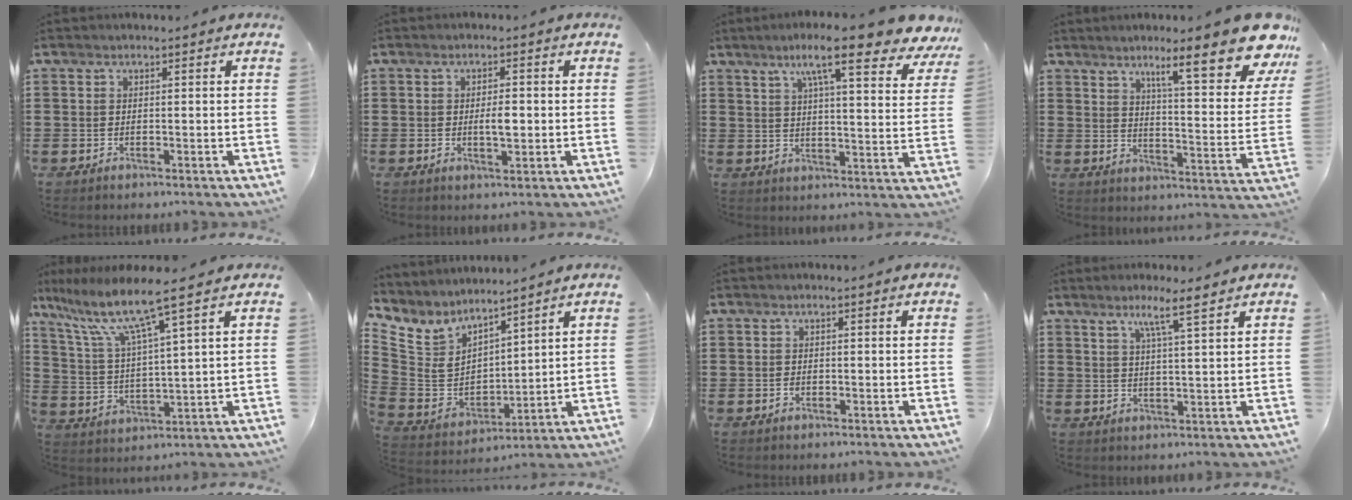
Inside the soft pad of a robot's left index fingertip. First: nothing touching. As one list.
[{"total": 3.0, "force": [-0.1, 1.0, 2.8], "torque": [-0.045, -0.004, -0.005]}, {"total": 11.5, "force": [8.4, 1.1, 7.8], "torque": [-0.144, -0.030, 0.133]}, {"total": 13.9, "force": [9.4, 1.7, 10.1], "torque": [-0.160, -0.052, 0.143]}, {"total": 9.7, "force": [6.7, 0.0, 6.9], "torque": [-0.167, -0.038, 0.105]}, {"total": 5.8, "force": [4.5, 3.6, 0.9], "torque": [-0.065, -0.042, 0.079]}, {"total": 0.7, "force": [-0.3, 0.5, 0.4], "torque": [-0.011, -0.001, -0.006]}, {"total": 4.7, "force": [3.3, -0.5, 3.3], "torque": [-0.067, -0.006, 0.053]}]